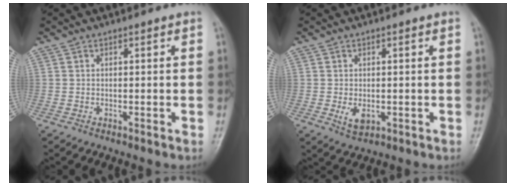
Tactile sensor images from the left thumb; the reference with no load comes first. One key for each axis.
{"total": 3.7, "fx": -0.6, "fy": 2.4, "fz": 2.9, "tx": -0.041, "ty": -0.007, "tz": -0.005}